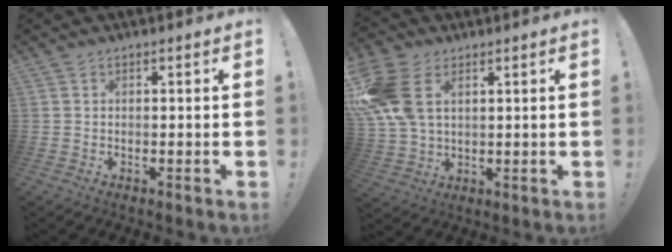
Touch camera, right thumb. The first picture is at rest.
{"total": 13.8, "force": [4.7, 9.1, 9.3], "torque": [-0.183, -0.011, 0.089]}